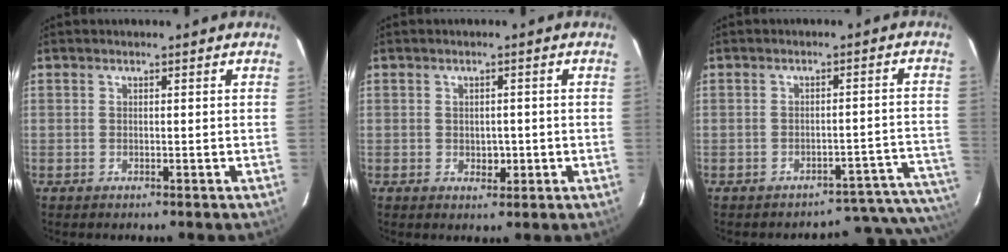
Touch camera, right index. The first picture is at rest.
{"total": 2.4, "force": [-0.4, 1.7, 1.7], "torque": [-0.020, 0.001, 0.000]}
{"total": 12.2, "force": [-11.8, 2.1, 2.4], "torque": [0.014, 0.039, -0.125]}